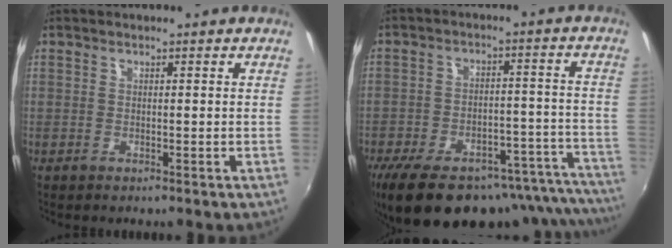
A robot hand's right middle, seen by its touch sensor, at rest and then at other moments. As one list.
[{"total": 28.5, "force": [-23.2, 9.7, 13.5], "torque": [-0.212, -0.007, -0.299]}]